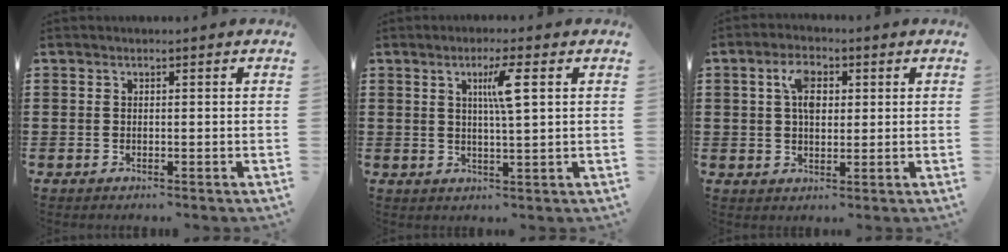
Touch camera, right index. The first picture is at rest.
{"total": 4.7, "force": [1.5, 0.1, 4.5], "torque": [-0.083, -0.002, 0.019]}
{"total": 5.2, "force": [1.5, 2.9, 4.0], "torque": [-0.081, 0.010, 0.023]}